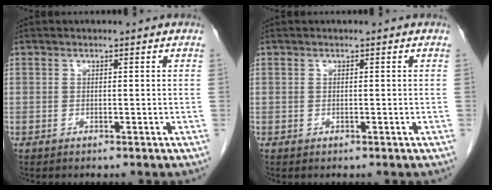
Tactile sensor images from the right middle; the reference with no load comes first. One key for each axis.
{"total": 0.0}